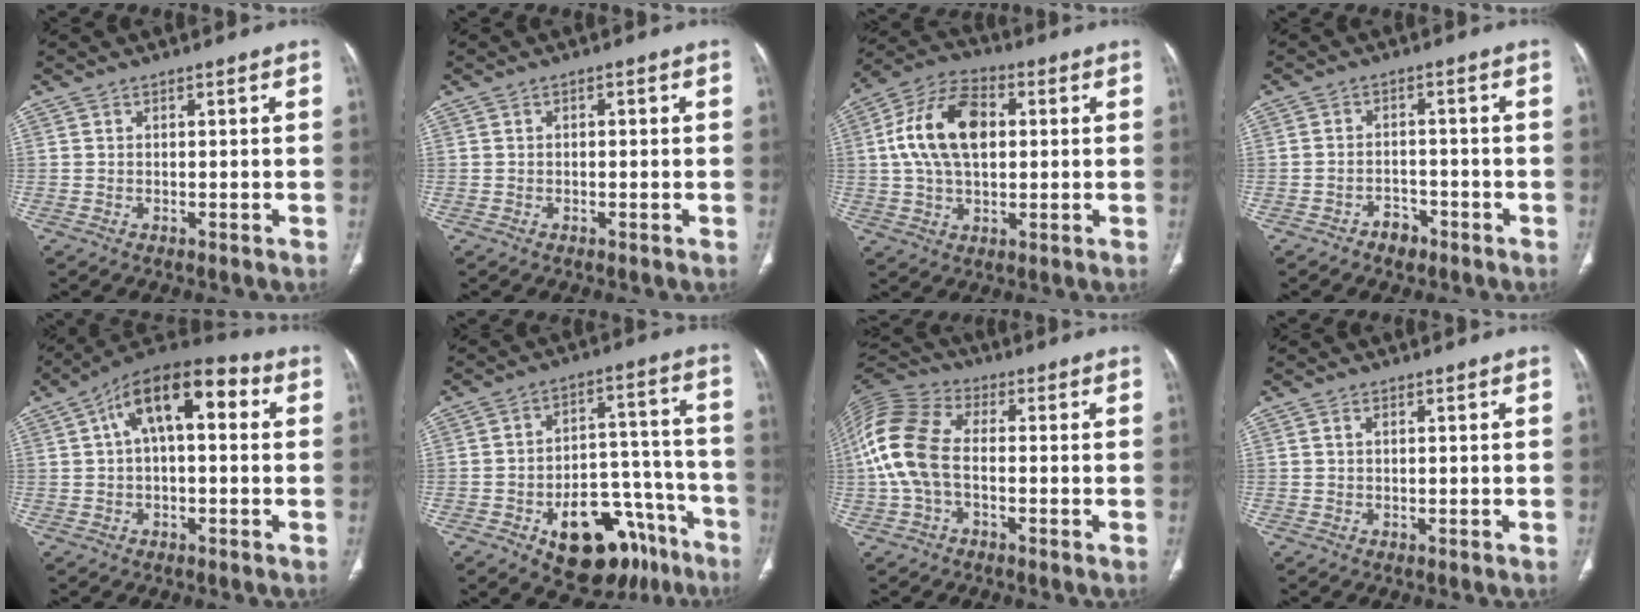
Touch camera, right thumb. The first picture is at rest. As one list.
[{"total": 1.0, "force": [0.1, 0.6, 0.8], "torque": [-0.010, 0.003, -0.001]}, {"total": 15.0, "force": [2.2, 9.0, 11.8], "torque": [-0.212, 0.021, 0.035]}, {"total": 3.4, "force": [-2.3, 2.3, 1.1], "torque": [-0.011, 0.021, -0.031]}, {"total": 14.5, "force": [3.5, 6.9, 12.3], "torque": [-0.188, 0.037, 0.048]}, {"total": 20.0, "force": [-11.2, 11.2, 12.2], "torque": [-0.111, 0.092, -0.153]}, {"total": 13.7, "force": [-1.0, 8.4, 10.8], "torque": [-0.247, 0.032, -0.026]}, {"total": 0.8, "force": [0.3, 0.4, 0.6], "torque": [-0.014, 0.005, 0.006]}]